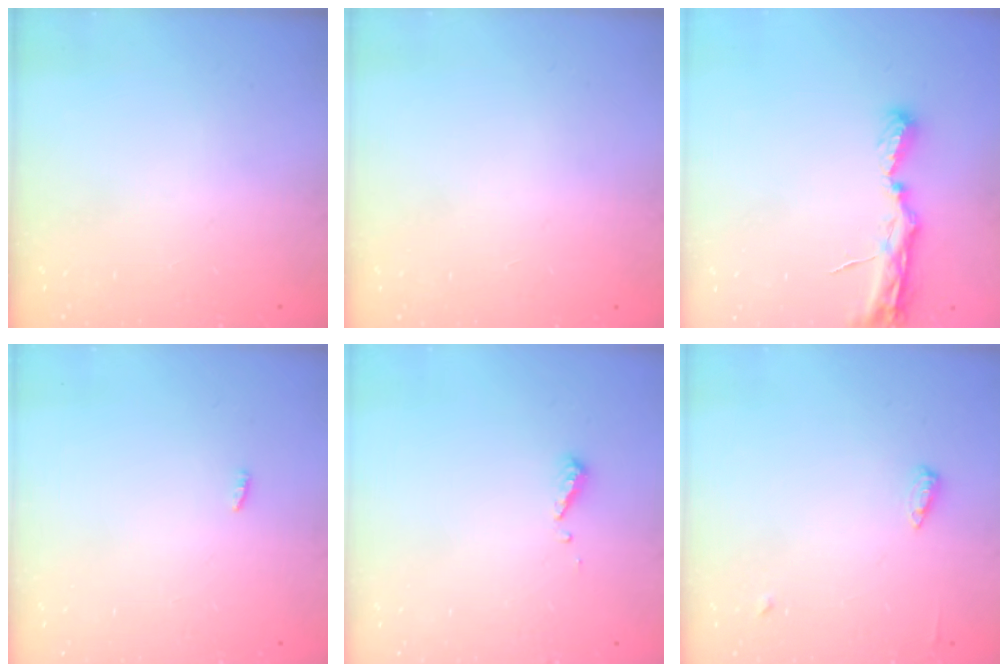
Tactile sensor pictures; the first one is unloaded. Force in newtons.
{"total": 1.1, "press": 0.9, "slide": 0.6}
{"total": 7.7, "press": 7.7, "slide": 0.8}
{"total": 6.6, "press": 2.7, "slide": 6.1}
{"total": 4.2, "press": 4.2, "slide": 0.3}
{"total": 5.5, "press": 5.4, "slide": 1.0}